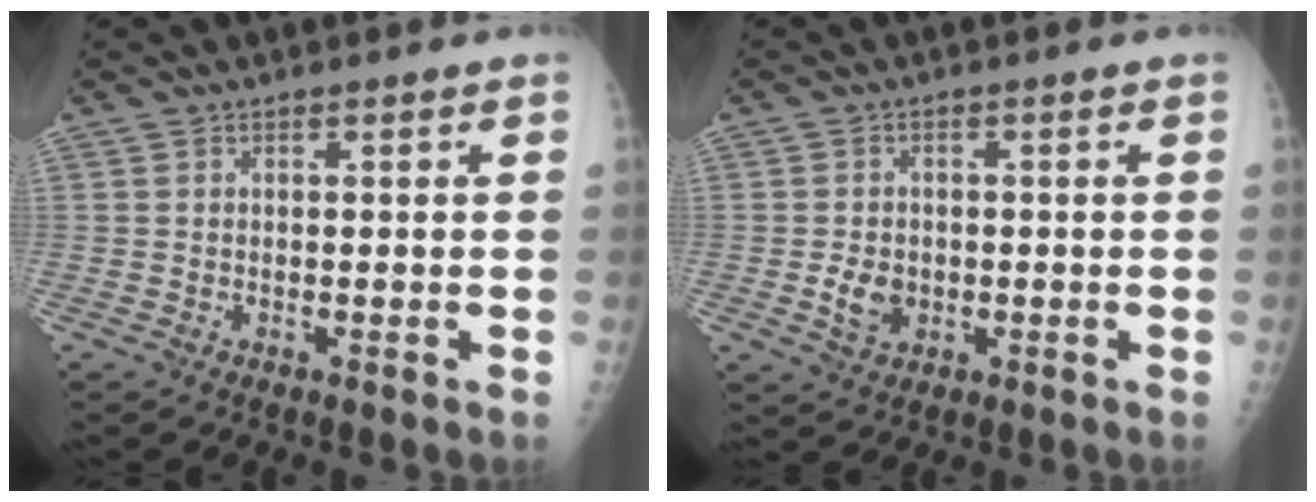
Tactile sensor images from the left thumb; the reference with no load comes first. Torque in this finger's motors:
{"motor_torque": [-0.13, 0.15, 0.11, 0.00, 0.01]}